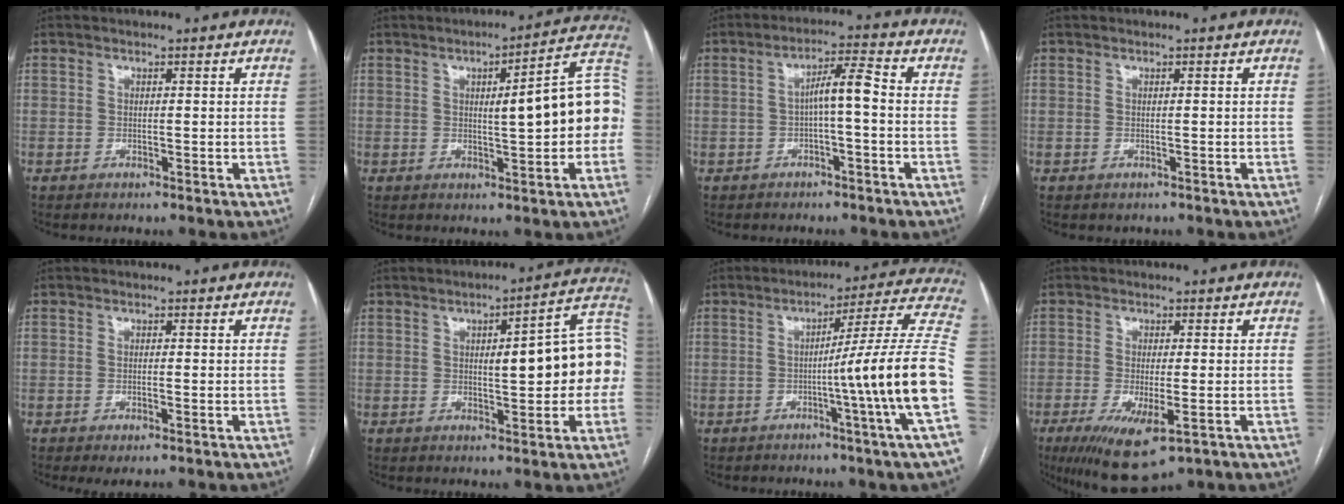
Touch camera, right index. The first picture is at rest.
{"total": 12.8, "force": [0.2, 1.8, 12.7], "torque": [-0.157, 0.034, 0.001]}
{"total": 5.1, "force": [-0.5, 0.5, 5.0], "torque": [-0.081, 0.019, -0.006]}
{"total": 0.0}
{"total": 2.2, "force": [-1.0, 0.4, 1.9], "torque": [-0.032, -0.006, -0.010]}
{"total": 13.4, "force": [0.3, 3.0, 13.0], "torque": [-0.162, 0.039, 0.005]}
{"total": 16.5, "force": [-3.9, -3.4, 15.7], "torque": [-0.202, 0.004, -0.066]}
{"total": 9.3, "force": [-4.4, 2.3, 7.9], "torque": [-0.138, -0.026, -0.064]}